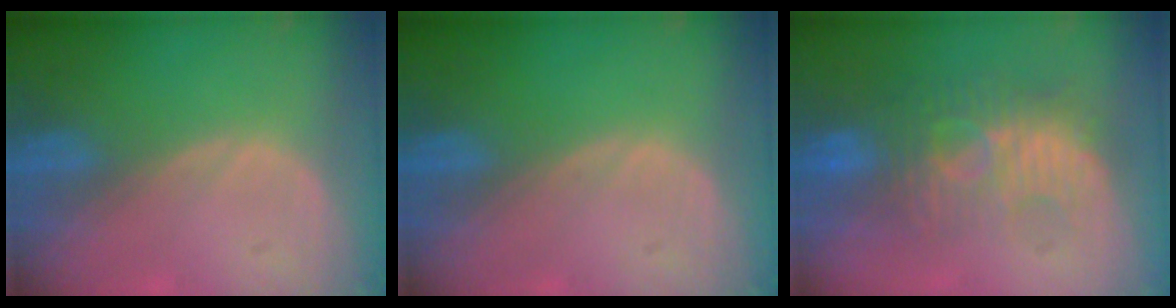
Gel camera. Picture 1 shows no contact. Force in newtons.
{"total": 0.0}
{"total": 9.1, "press": 8.7, "slide": 2.7}